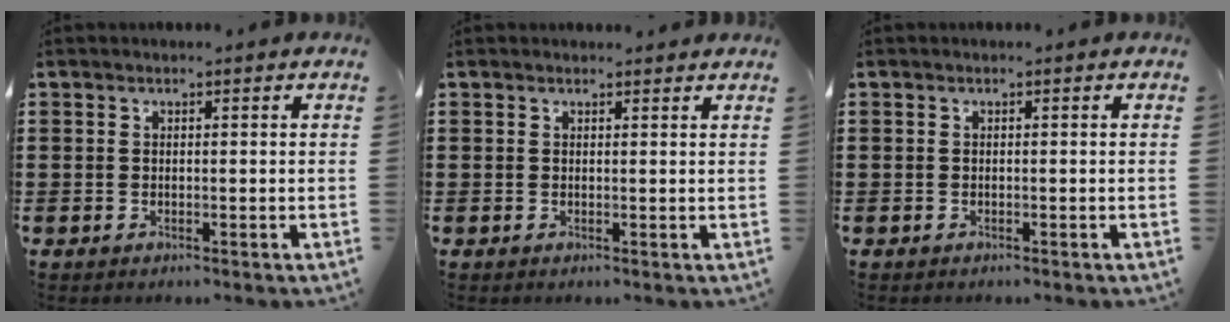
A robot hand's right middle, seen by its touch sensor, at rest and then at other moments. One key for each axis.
{"total": 0.7, "fx": 0.7, "fy": 0.2, "fz": 0.1, "tx": 0.004, "ty": -0.003, "tz": 0.010}
{"total": 0.0}